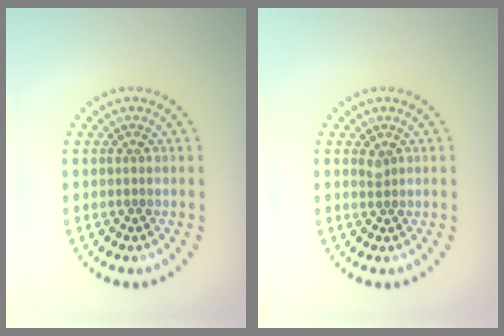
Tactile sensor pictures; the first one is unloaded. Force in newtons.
{"total": 0.8, "press": 0.5, "slide": 0.6}